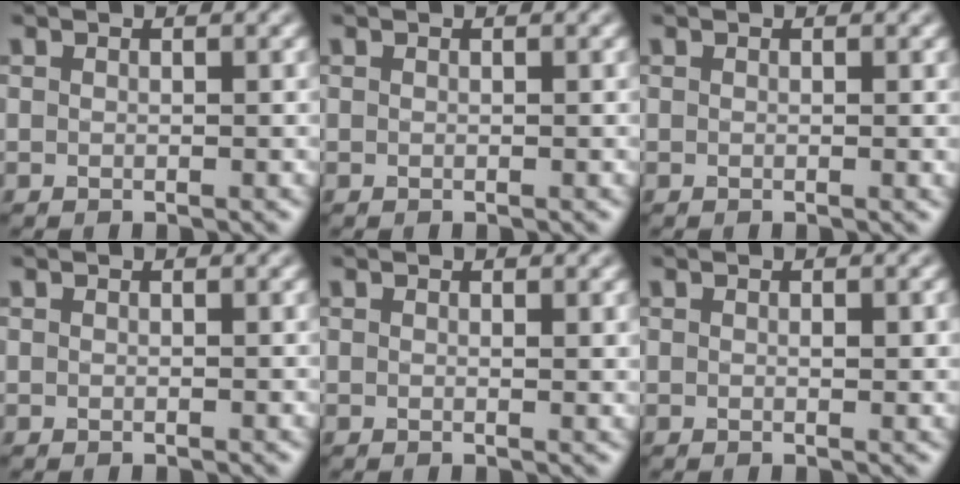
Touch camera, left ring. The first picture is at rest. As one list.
[{"total": 0.0}, {"total": 0.0}, {"total": 0.0}, {"total": 0.7, "force": [0.3, 0.1, 0.6], "torque": [-0.004, -0.003, 0.005]}, {"total": 0.9, "force": [0.1, 0.4, 0.8], "torque": [-0.011, -0.003, 0.001]}]